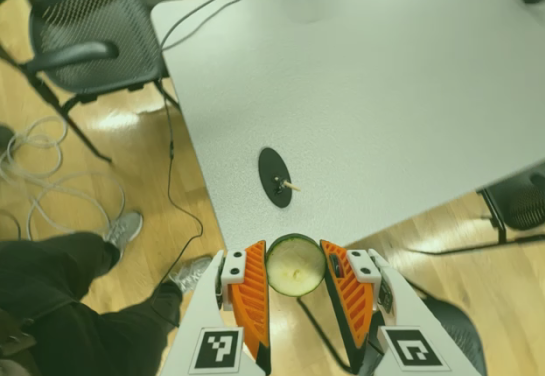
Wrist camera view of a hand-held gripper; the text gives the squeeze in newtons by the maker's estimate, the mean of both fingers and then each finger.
{"total": 9.5, "left": 9.3, "right": 9.6}